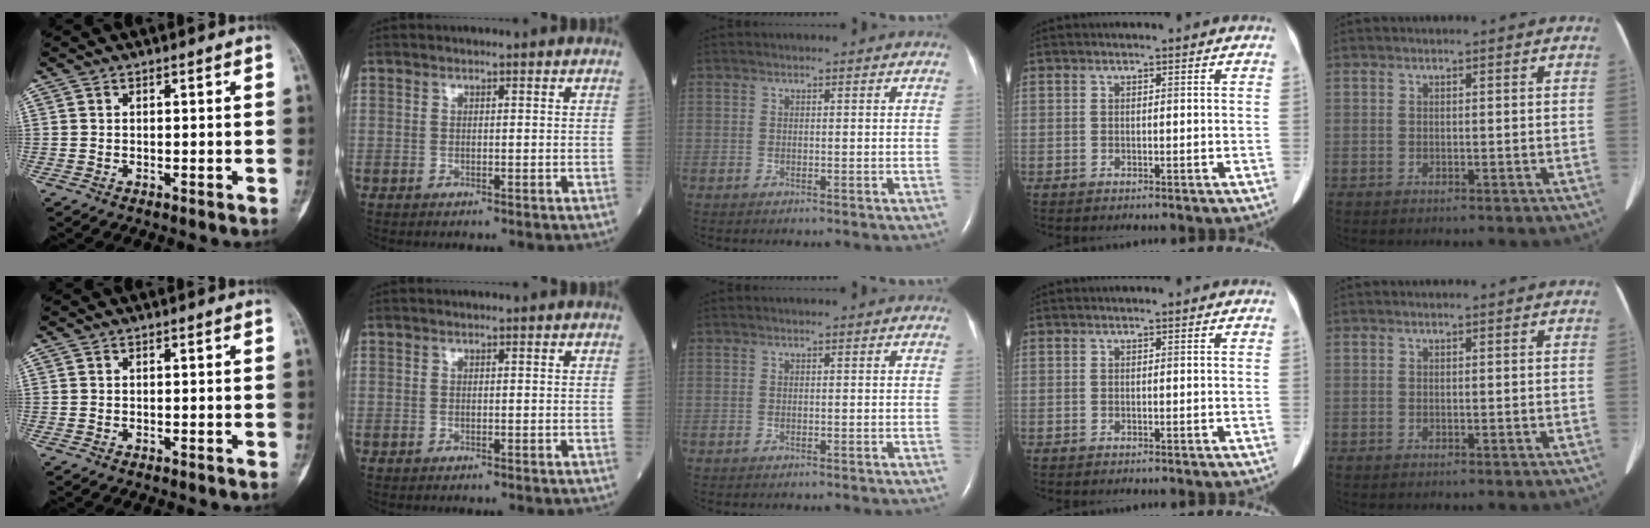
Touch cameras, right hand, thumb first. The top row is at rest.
{}